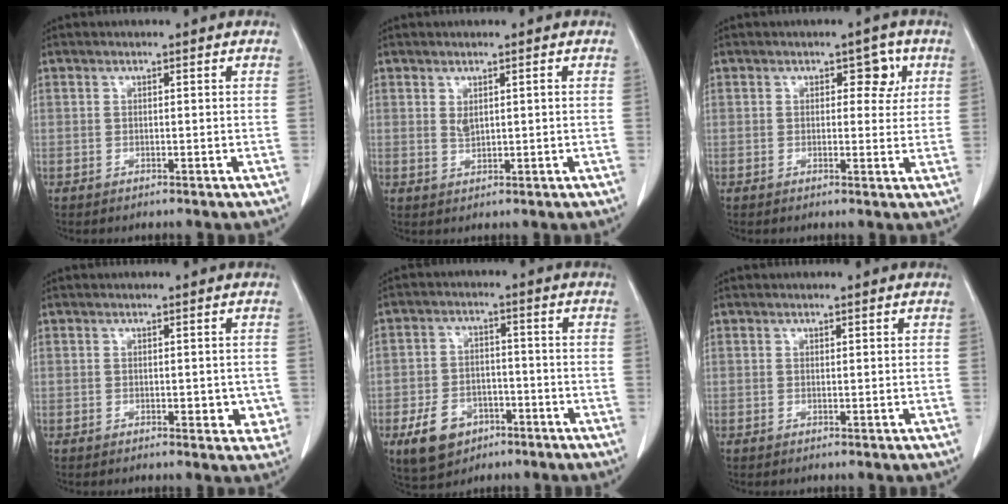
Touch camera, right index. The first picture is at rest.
{"total": 1.7, "force": [0.5, 0.7, 1.4], "torque": [-0.027, -0.001, 0.015]}
{"total": 3.6, "force": [1.3, 2.2, 2.5], "torque": [-0.021, 0.009, 0.015]}
{"total": 3.7, "force": [-0.9, 2.0, 3.0], "torque": [-0.019, -0.001, -0.008]}
{"total": 8.0, "force": [-4.0, 5.7, 3.9], "torque": [-0.080, 0.006, -0.059]}
{"total": 0.0}